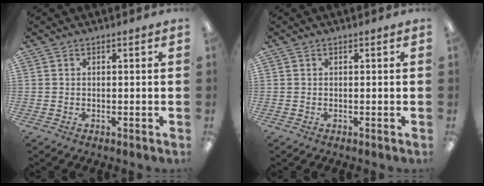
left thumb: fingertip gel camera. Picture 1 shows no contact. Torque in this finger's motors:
{"motor_torque": [0.00, 0.00, -0.05, 0.05, 0.00]}